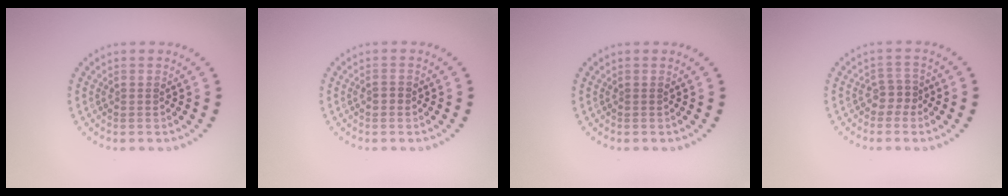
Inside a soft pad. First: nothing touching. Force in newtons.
{"total": 0.9, "press": 0.9, "slide": 0.2}
{"total": 0.0}
{"total": 1.7, "press": 1.3, "slide": 1.1}